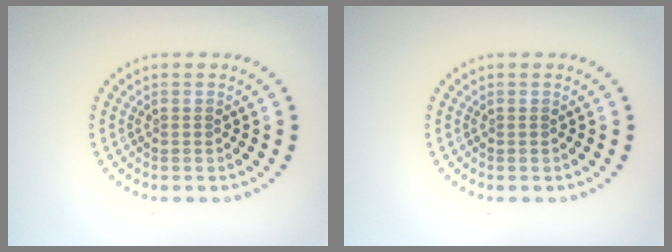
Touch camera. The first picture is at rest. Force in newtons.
{"total": 0.0}